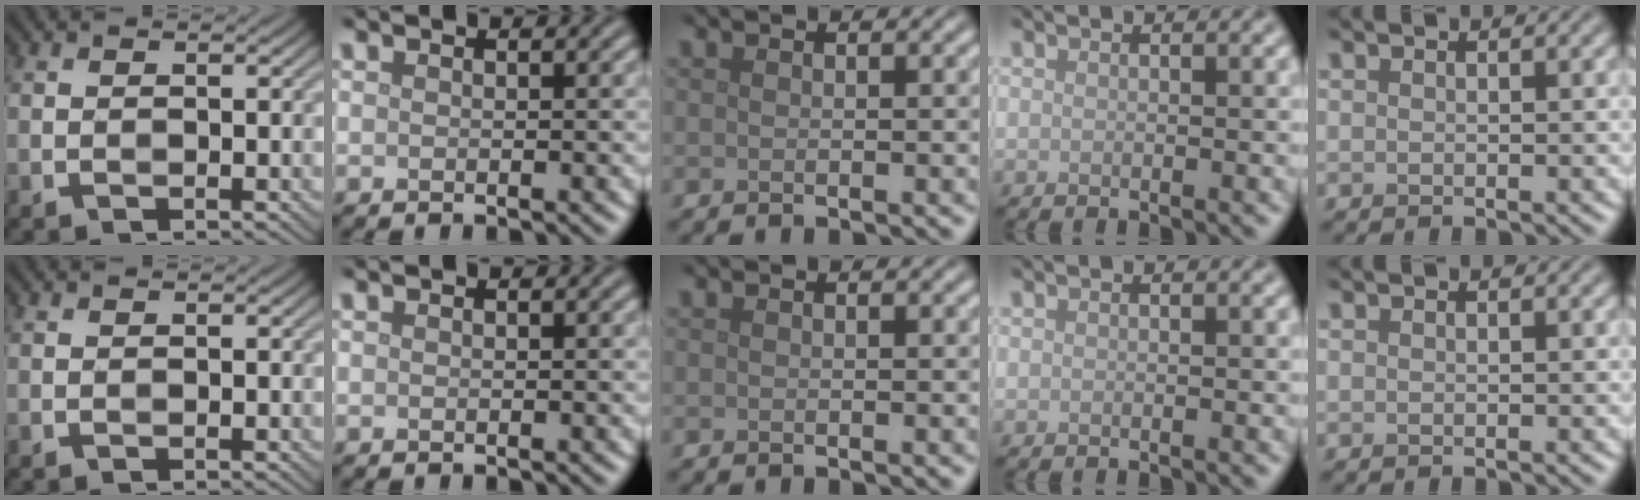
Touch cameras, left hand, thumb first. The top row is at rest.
{}